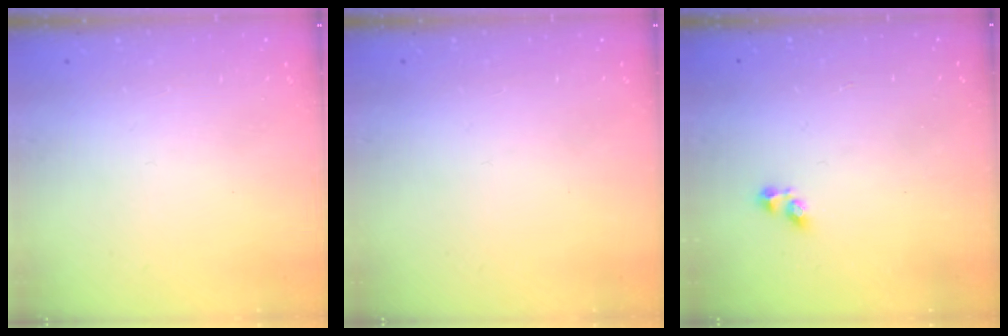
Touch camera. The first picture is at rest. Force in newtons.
{"total": 0.0}
{"total": 1.9, "press": 1.9, "slide": 0.3}